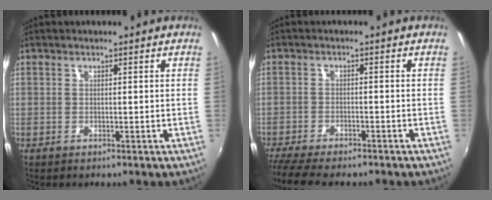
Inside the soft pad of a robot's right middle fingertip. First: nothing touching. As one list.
[{"total": 10.1, "force": [-8.7, 1.8, 4.8], "torque": [-0.115, -0.036, -0.144]}]